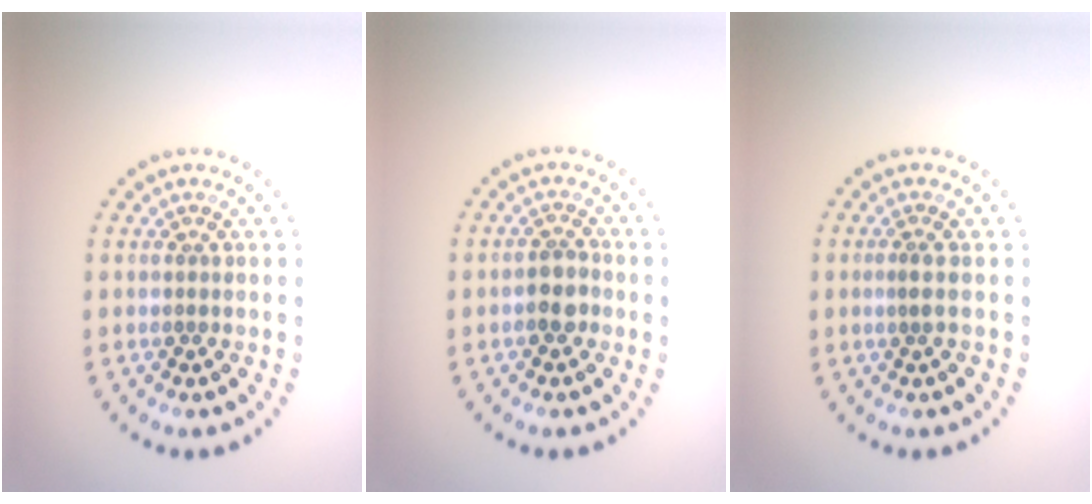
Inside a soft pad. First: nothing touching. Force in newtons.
{"total": 2.1, "press": 1.9, "slide": 0.8}
{"total": 0.7, "press": 0.5, "slide": 0.6}